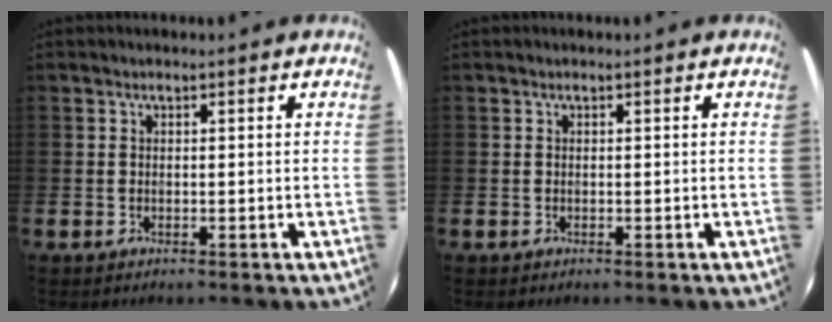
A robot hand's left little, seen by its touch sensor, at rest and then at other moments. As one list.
[{"total": 0.0}]